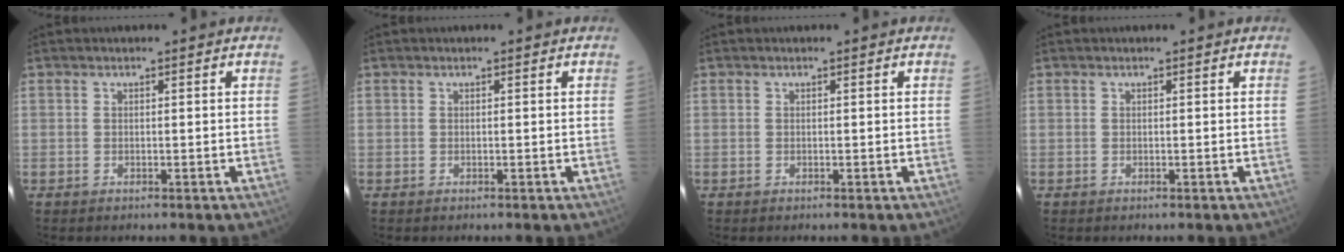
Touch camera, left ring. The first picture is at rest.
{"total": 0.0}
{"total": 0.0}
{"total": 0.0}